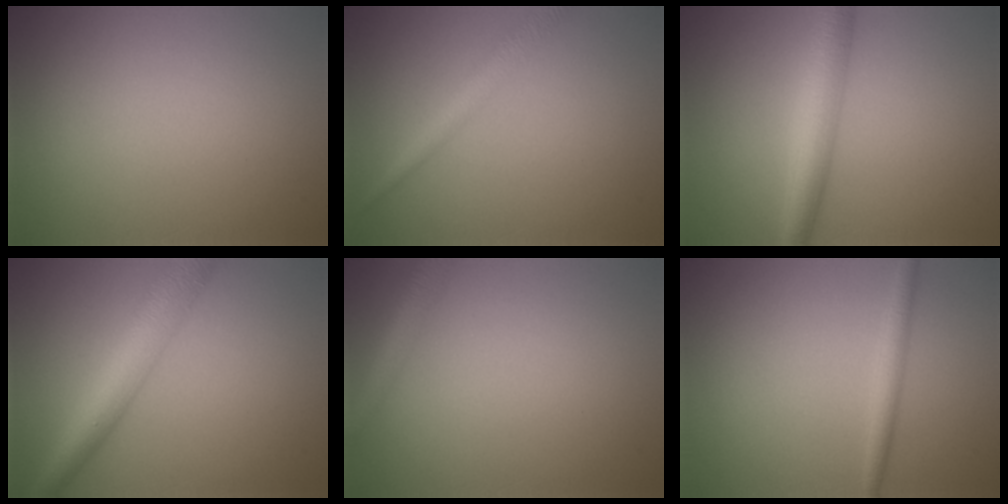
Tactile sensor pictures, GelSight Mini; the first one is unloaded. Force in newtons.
{"total": 2.5, "press": 2.5, "slide": 0.1}
{"total": 4.4, "press": 4.4, "slide": 0.0}
{"total": 6.2, "press": 6.2, "slide": 0.1}
{"total": 2.5, "press": 2.5, "slide": 0.1}
{"total": 1.9, "press": 1.9, "slide": 0.1}